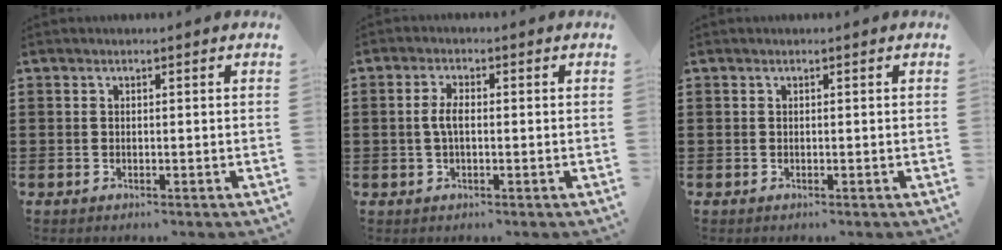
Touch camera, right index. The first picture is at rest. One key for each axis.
{"total": 3.2, "fx": -0.2, "fy": 1.3, "fz": 2.9, "tx": -0.063, "ty": 0.000, "tz": -0.006}
{"total": 0.0}